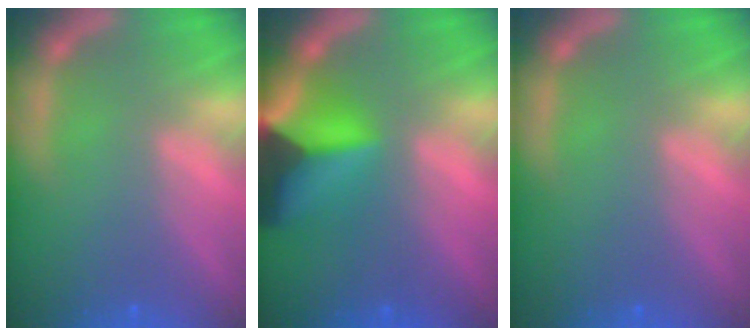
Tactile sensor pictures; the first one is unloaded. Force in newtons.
{"total": 9.9}
{"total": 0.0}